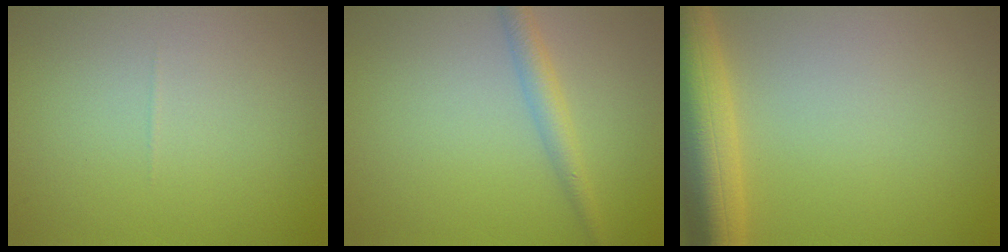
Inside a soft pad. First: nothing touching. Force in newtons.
{"total": 2.2, "press": 2.2, "slide": 0.2}
{"total": 8.2, "press": 8.1, "slide": 0.4}